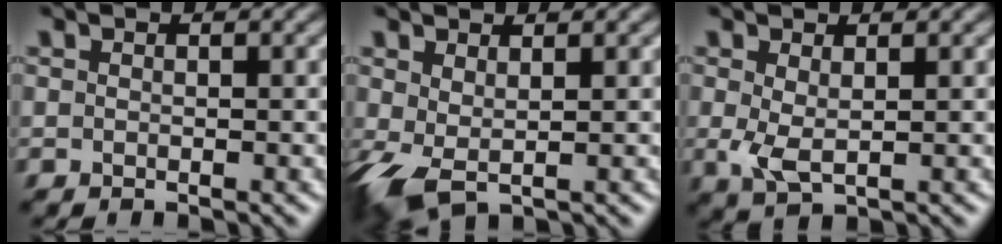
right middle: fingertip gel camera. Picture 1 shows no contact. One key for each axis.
{"total": 3.4, "fx": 0.1, "fy": 1.7, "fz": 2.9, "tx": -0.078, "ty": -0.004, "tz": 0.003}
{"total": 2.5, "fx": 0.3, "fy": 1.2, "fz": 2.1, "tx": -0.050, "ty": -0.003, "tz": 0.007}